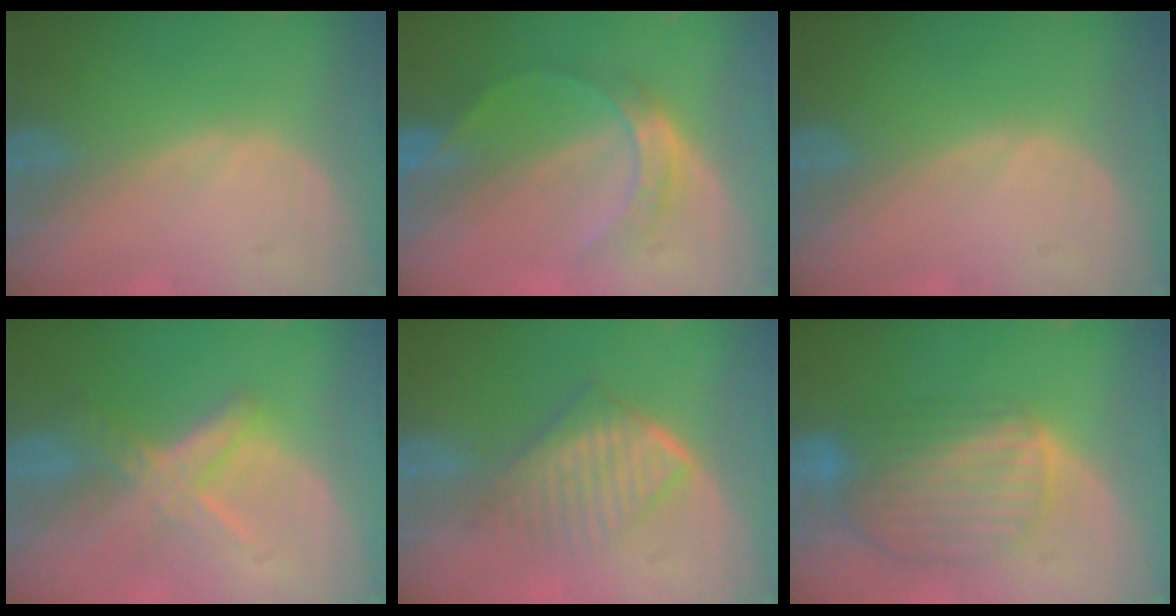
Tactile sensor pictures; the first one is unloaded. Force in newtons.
{"total": 5.0, "press": 4.8, "slide": 1.5}
{"total": 0.0}
{"total": 6.0, "press": 5.4, "slide": 2.5}
{"total": 6.9, "press": 5.9, "slide": 3.5}
{"total": 8.7, "press": 7.7, "slide": 4.1}